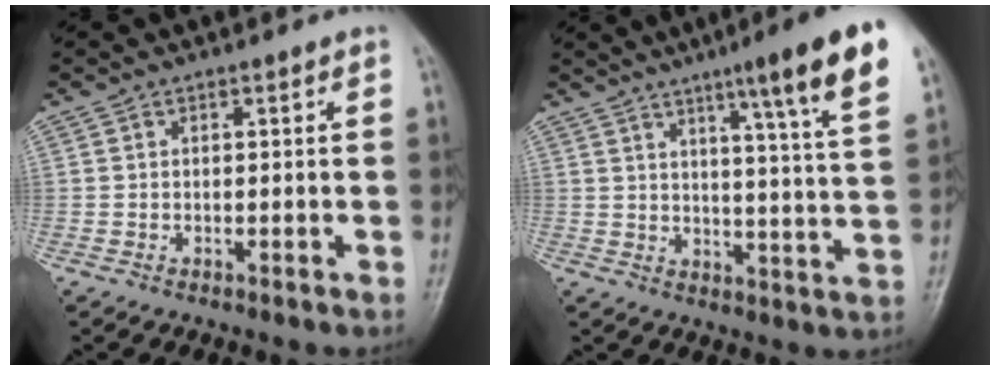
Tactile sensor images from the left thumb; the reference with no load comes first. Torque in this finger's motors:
{"motor_torque": [0.66, 0.55, 1.80, -0.98, 0.10]}